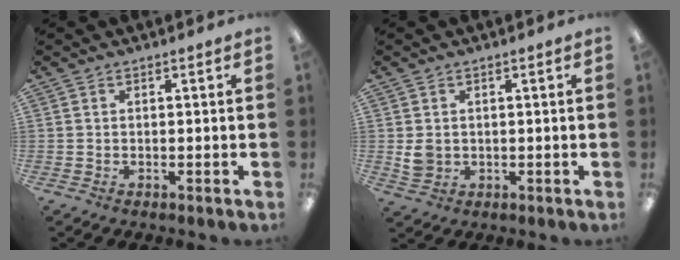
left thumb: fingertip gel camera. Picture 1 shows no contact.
{"total": 3.5, "force": [0.7, 3.0, 1.8], "torque": [-0.018, -0.003, 0.012]}